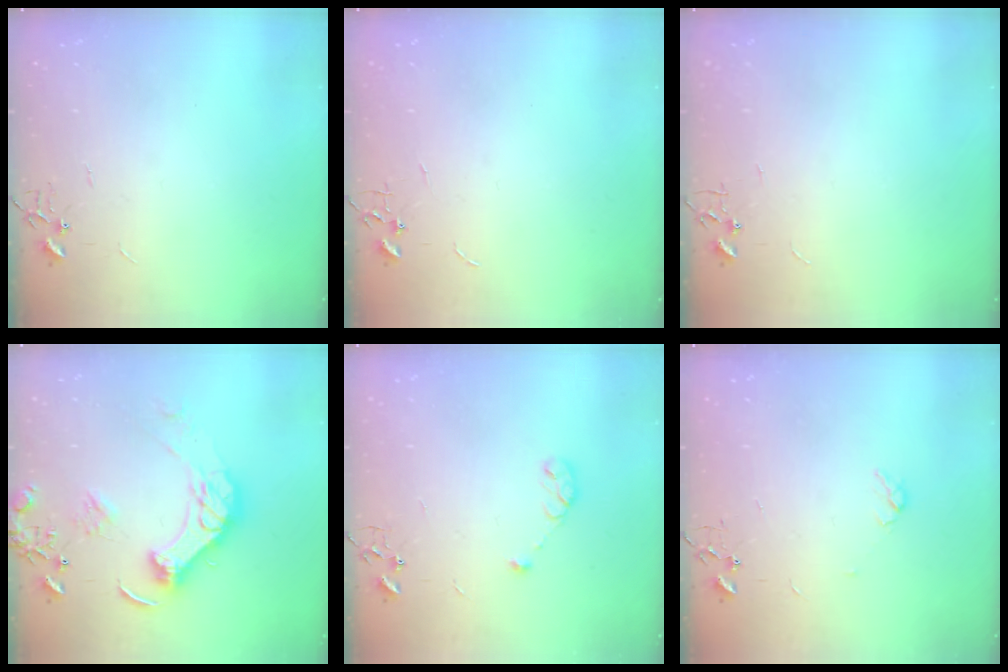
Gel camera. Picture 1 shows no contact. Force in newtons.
{"total": 0.0}
{"total": 0.0}
{"total": 16.2, "press": 16.0, "slide": 2.3}
{"total": 6.3, "press": 6.1, "slide": 1.4}
{"total": 2.9, "press": 2.8, "slide": 0.5}